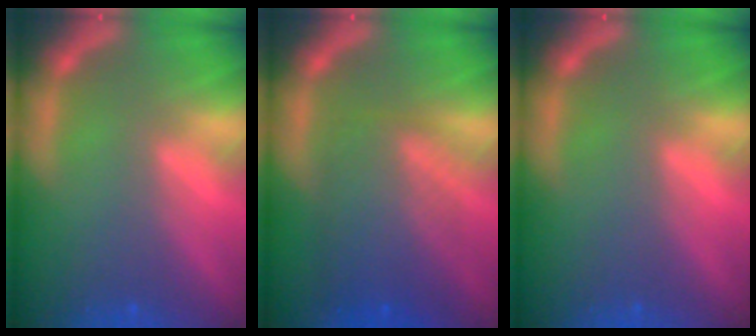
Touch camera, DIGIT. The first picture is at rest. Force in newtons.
{"total": 7.0}
{"total": 0.0}